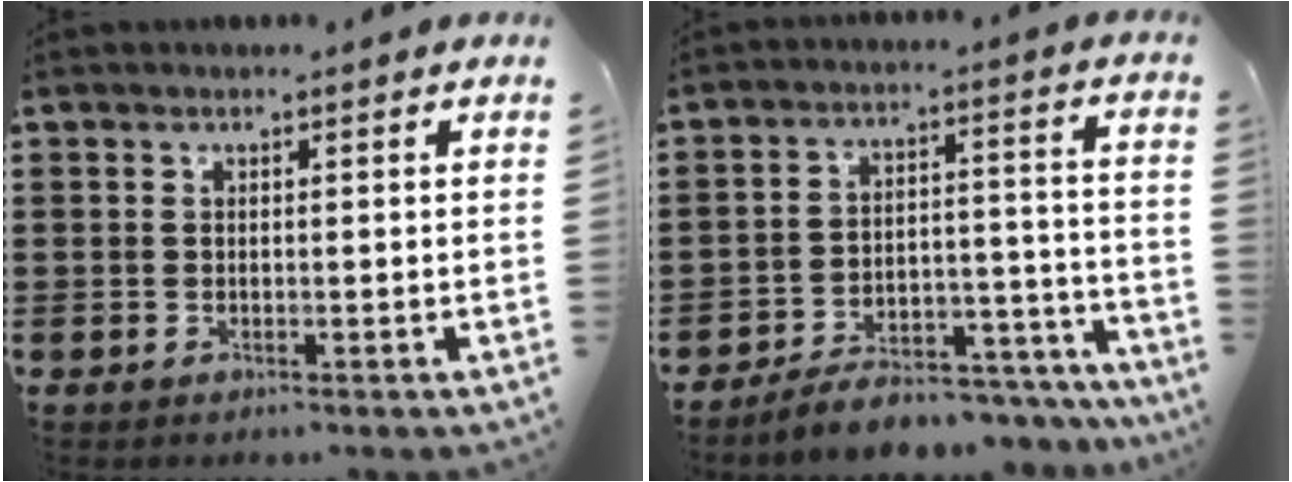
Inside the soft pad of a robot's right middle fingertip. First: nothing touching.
{"total": 6.1, "force": [-5.8, 1.1, 1.3], "torque": [-0.017, 0.016, -0.111]}